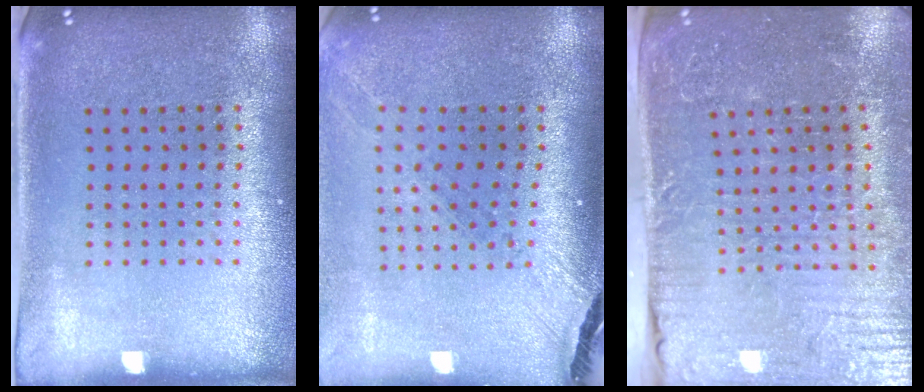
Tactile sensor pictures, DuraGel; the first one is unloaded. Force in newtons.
{"total": 1.5, "press": 1.5, "slide": 0.4}
{"total": 4.4, "press": 4.3, "slide": 1.0}